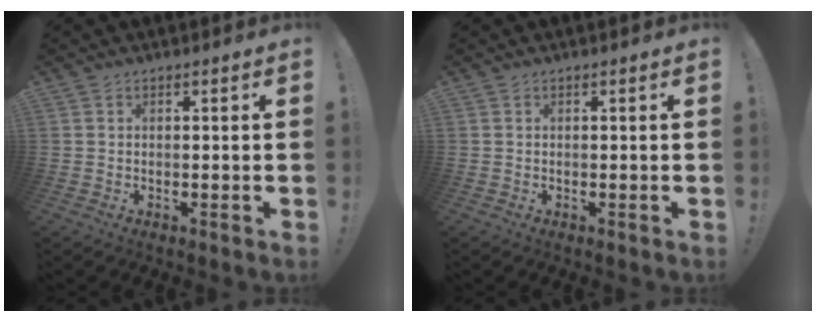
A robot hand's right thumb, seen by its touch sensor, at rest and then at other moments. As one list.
[{"total": 0.0}]